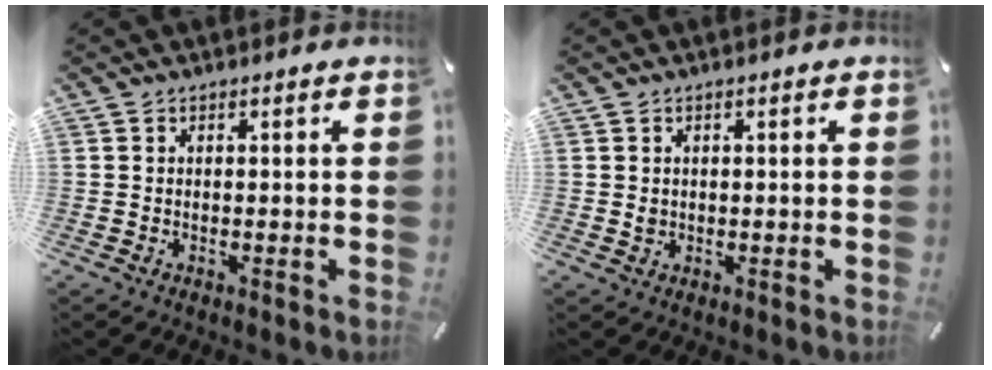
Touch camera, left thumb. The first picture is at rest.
{"total": 1.1, "force": [0.1, 1.0, 0.5], "torque": [-0.002, 0.001, -0.001]}